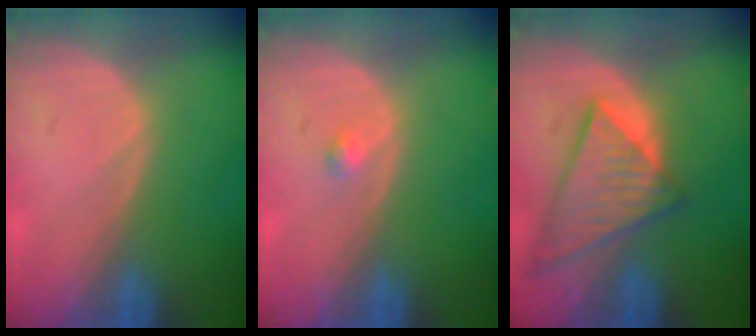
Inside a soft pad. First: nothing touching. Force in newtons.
{"total": 0.8, "press": 0.8, "slide": 0.2}
{"total": 8.9, "press": 7.6, "slide": 4.5}